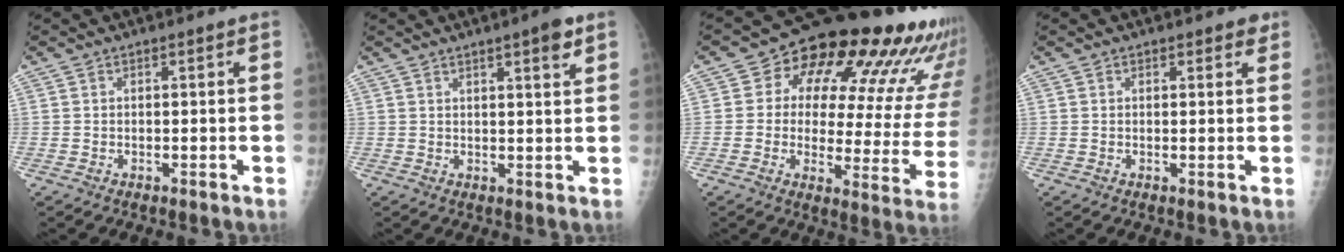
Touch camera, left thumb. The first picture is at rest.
{"total": 5.9, "force": [3.7, 1.1, 4.5], "torque": [-0.057, -0.019, 0.049]}
{"total": 23.1, "force": [11.9, 10.3, 17.0], "torque": [-0.187, -0.028, 0.150]}
{"total": 1.7, "force": [1.2, 1.0, 0.6], "torque": [0.012, -0.004, 0.009]}